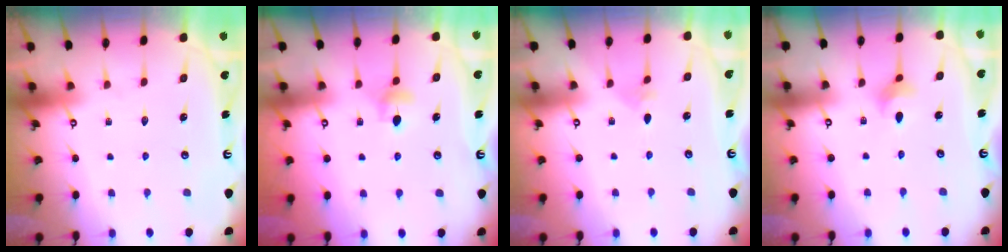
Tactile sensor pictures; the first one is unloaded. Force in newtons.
{"total": 5.2, "press": 5.2, "slide": 0.5}
{"total": 2.4, "press": 2.4, "slide": 0.5}
{"total": 2.9, "press": 2.9, "slide": 0.7}